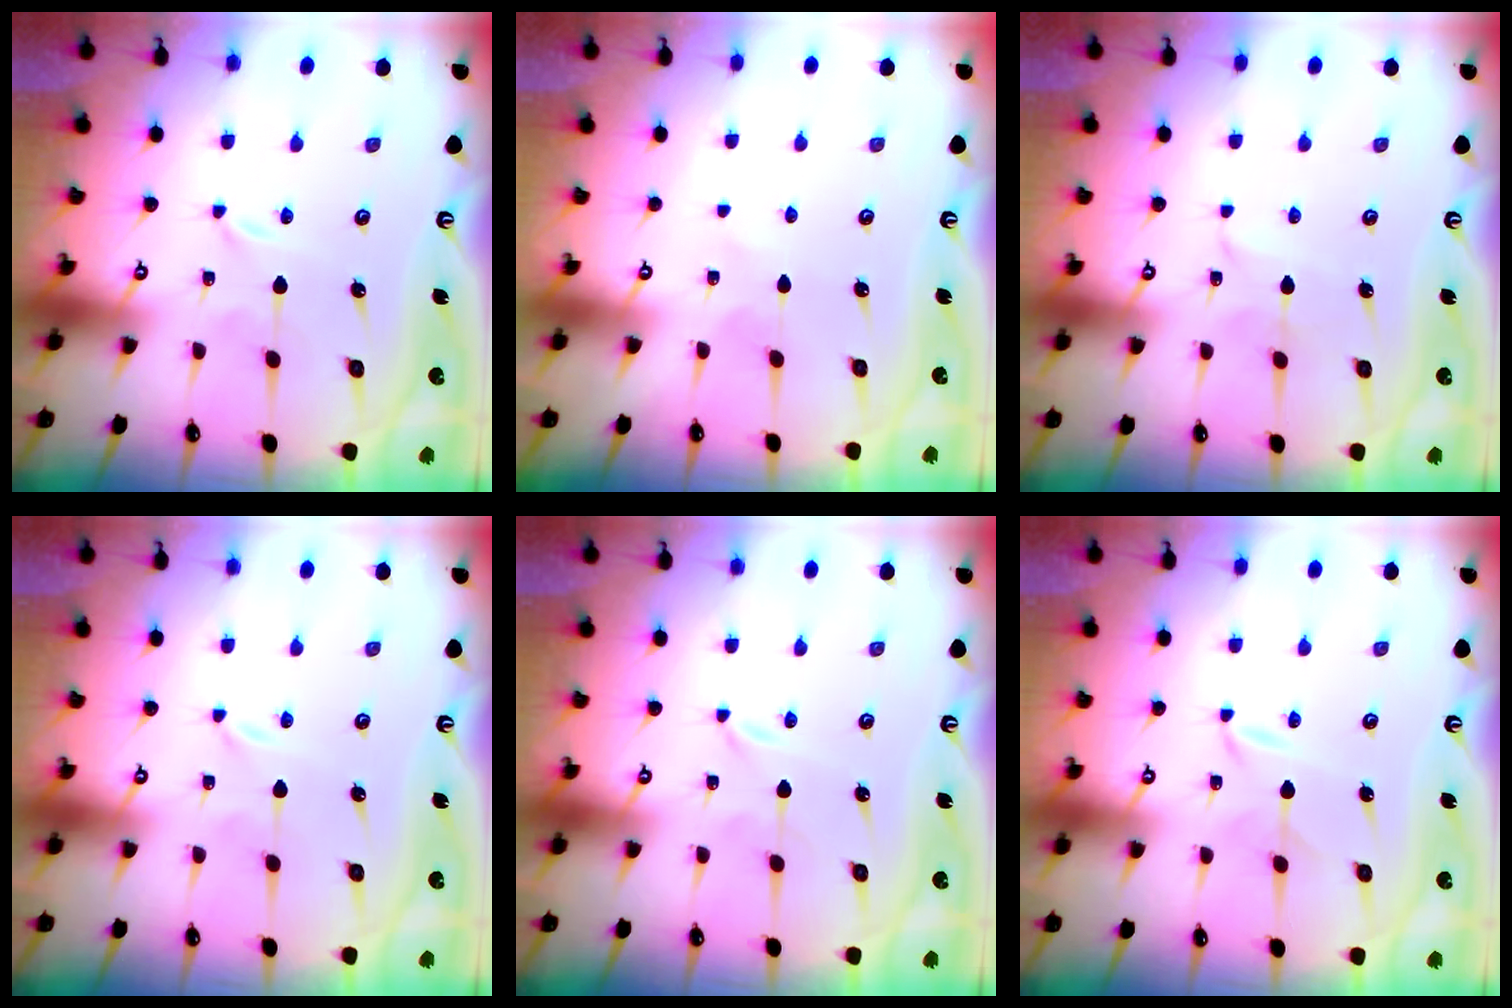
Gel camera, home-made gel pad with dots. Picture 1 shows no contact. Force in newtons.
{"total": 1.5, "press": 1.5, "slide": 0.2}
{"total": 2.4, "press": 2.4, "slide": 0.1}
{"total": 0.0}
{"total": 0.0}
{"total": 1.6, "press": 1.6, "slide": 0.2}